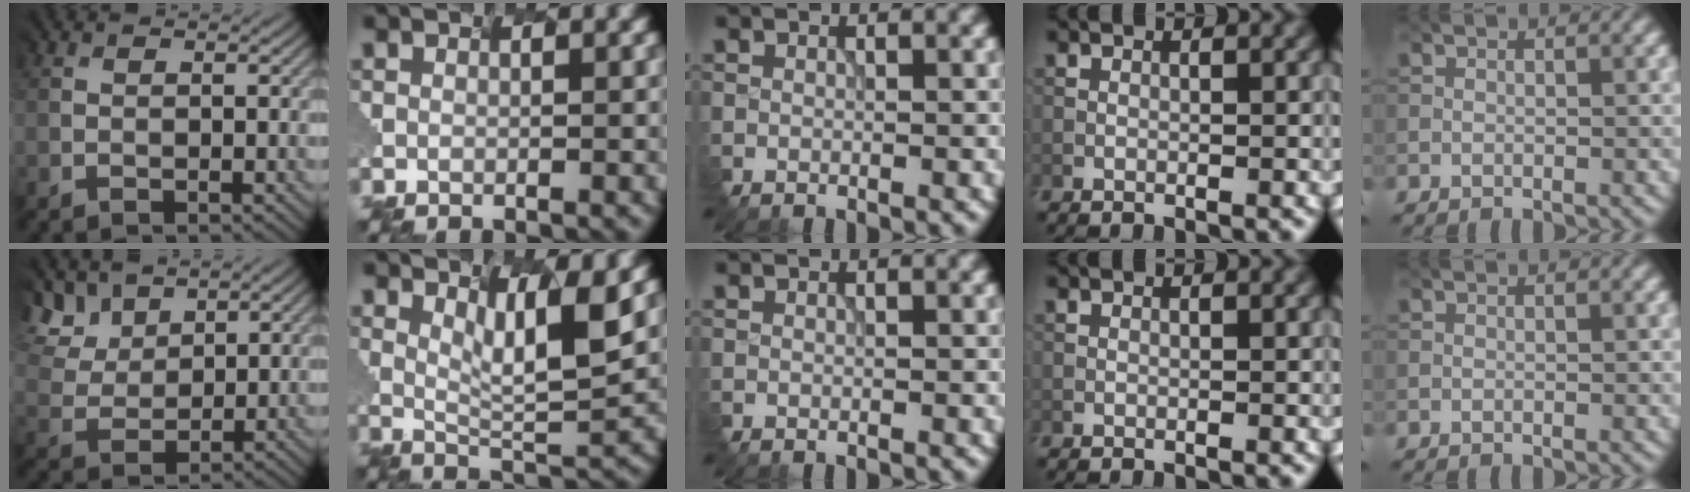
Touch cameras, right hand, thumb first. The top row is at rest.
{"thumb": {"total": 6.9, "force": [5.4, 3.8, 2.2], "torque": [-0.096, 0.015, 0.098]}, "index": {"total": 3.5, "force": [1.6, -0.1, 3.1], "torque": [-0.090, -0.025, 0.058]}}